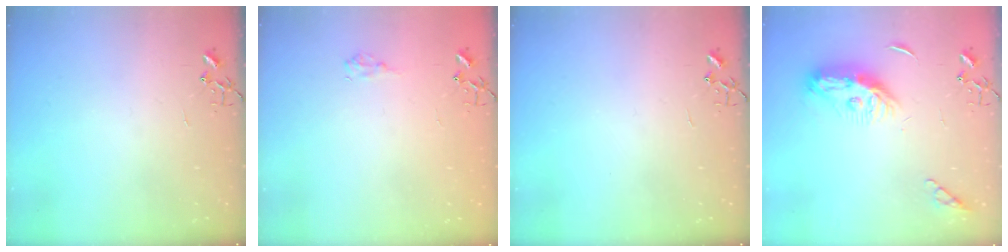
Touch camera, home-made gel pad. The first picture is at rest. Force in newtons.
{"total": 7.4, "press": 7.4, "slide": 0.8}
{"total": 0.0}
{"total": 11.4, "press": 11.4, "slide": 0.5}